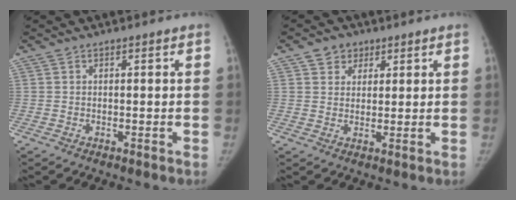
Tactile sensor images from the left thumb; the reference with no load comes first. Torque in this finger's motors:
{"motor_torque": [-0.02, -0.02, 0.43, -0.38, 0.03]}